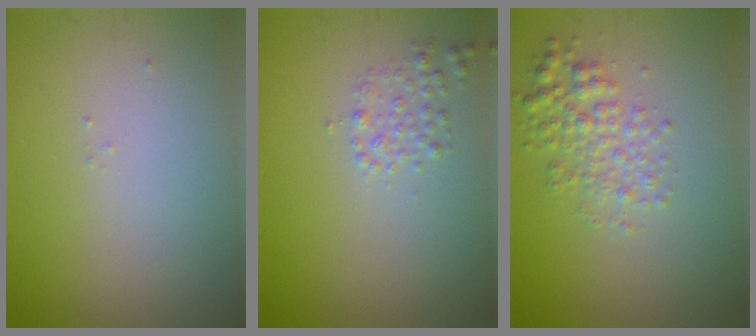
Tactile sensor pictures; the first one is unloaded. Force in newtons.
{"total": 1.5, "press": 1.5, "slide": 0.0}
{"total": 2.9, "press": 2.9, "slide": 0.0}